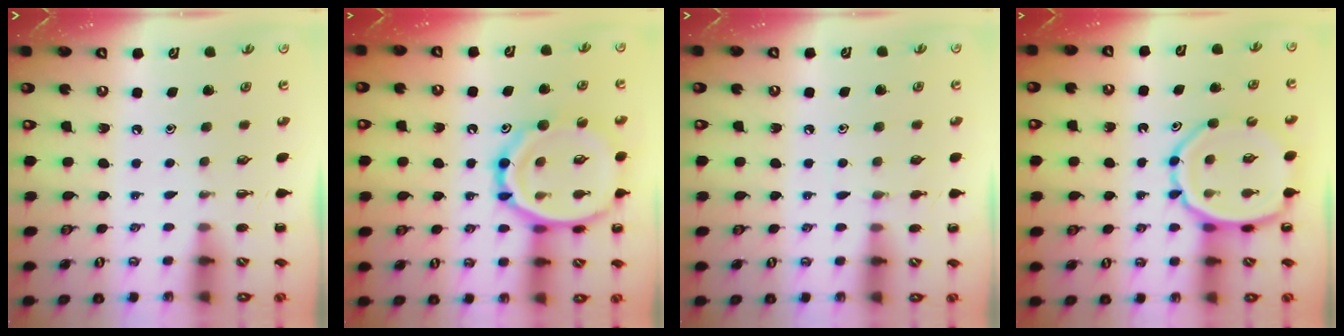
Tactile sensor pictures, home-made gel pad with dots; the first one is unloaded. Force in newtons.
{"total": 19.4, "press": 19.3, "slide": 1.6}
{"total": 3.7, "press": 3.6, "slide": 1.1}
{"total": 10.3, "press": 10.0, "slide": 2.7}